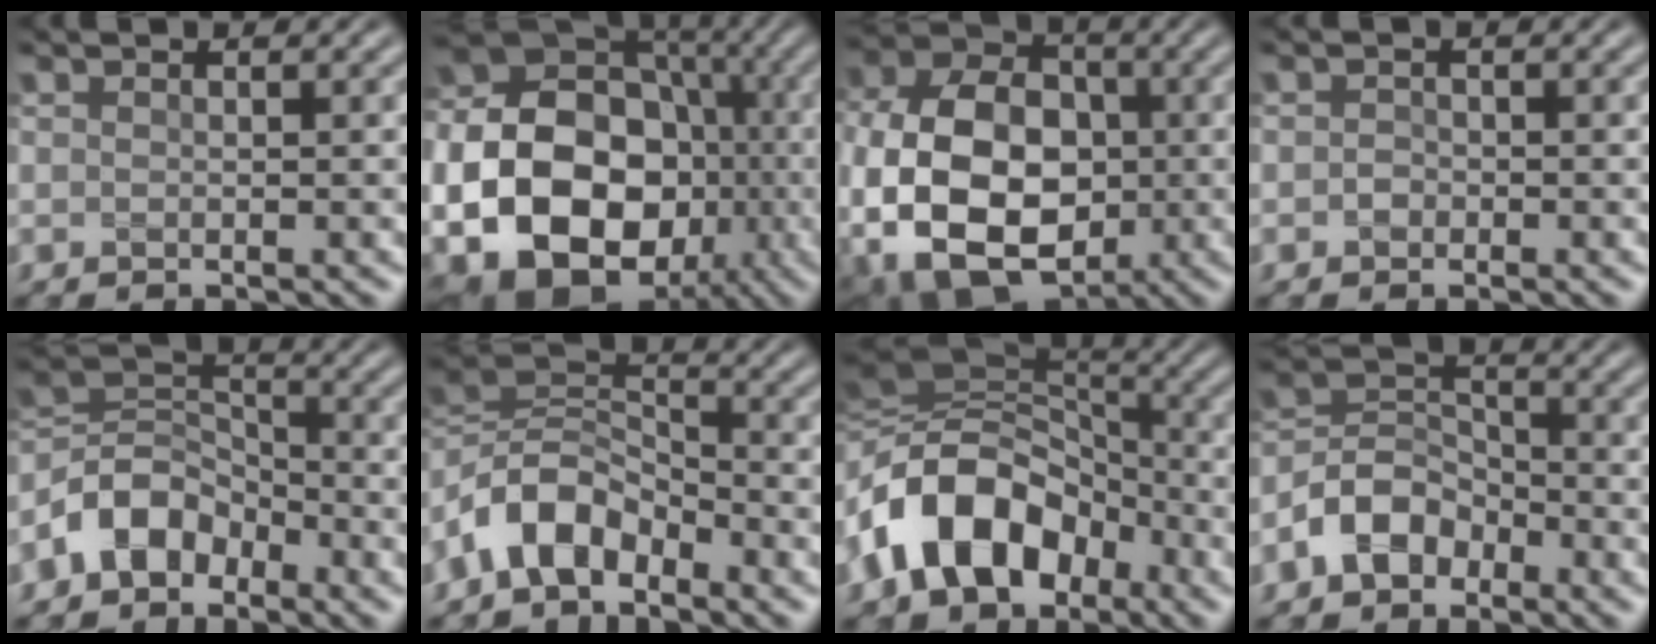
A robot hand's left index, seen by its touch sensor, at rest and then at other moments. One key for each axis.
{"total": 18.7, "fx": -4.2, "fy": 14.8, "fz": 10.7, "tx": -0.196, "ty": -0.032, "tz": -0.083}
{"total": 15.3, "fx": -3.0, "fy": 10.7, "fz": 10.4, "tx": -0.195, "ty": -0.016, "tz": -0.045}
{"total": 0.8, "fx": -0.3, "fy": 0.7, "fz": 0.3, "tx": -0.002, "ty": 0.002, "tz": -0.009}
{"total": 5.1, "fx": -3.3, "fy": 3.2, "fz": 2.2, "tx": -0.038, "ty": 0.012, "tz": -0.073}
{"total": 6.3, "fx": -3.9, "fy": 3.4, "fz": 3.6, "tx": -0.067, "ty": 0.013, "tz": -0.090}
{"total": 12.2, "fx": -4.0, "fy": 8.4, "fz": 7.9, "tx": -0.147, "ty": 0.019, "tz": -0.087}
{"total": 4.4, "fx": -2.7, "fy": 2.9, "fz": 1.9, "tx": -0.036, "ty": 0.012, "tz": -0.062}